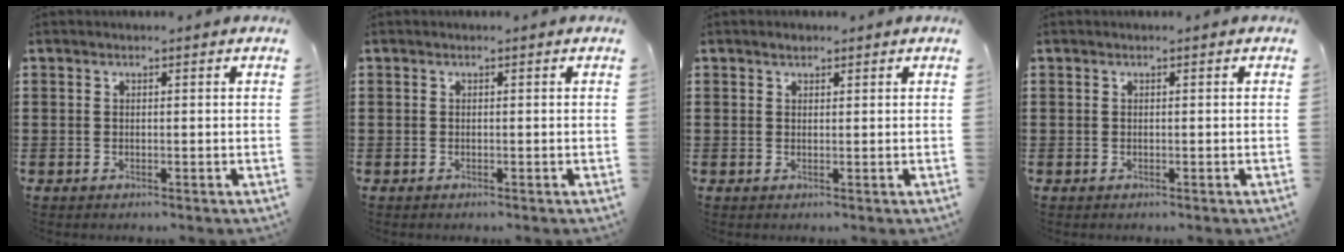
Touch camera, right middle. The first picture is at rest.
{"total": 0.0}
{"total": 0.9, "force": [0.8, 0.4, 0.1], "torque": [-0.005, 0.001, 0.015]}
{"total": 0.0}